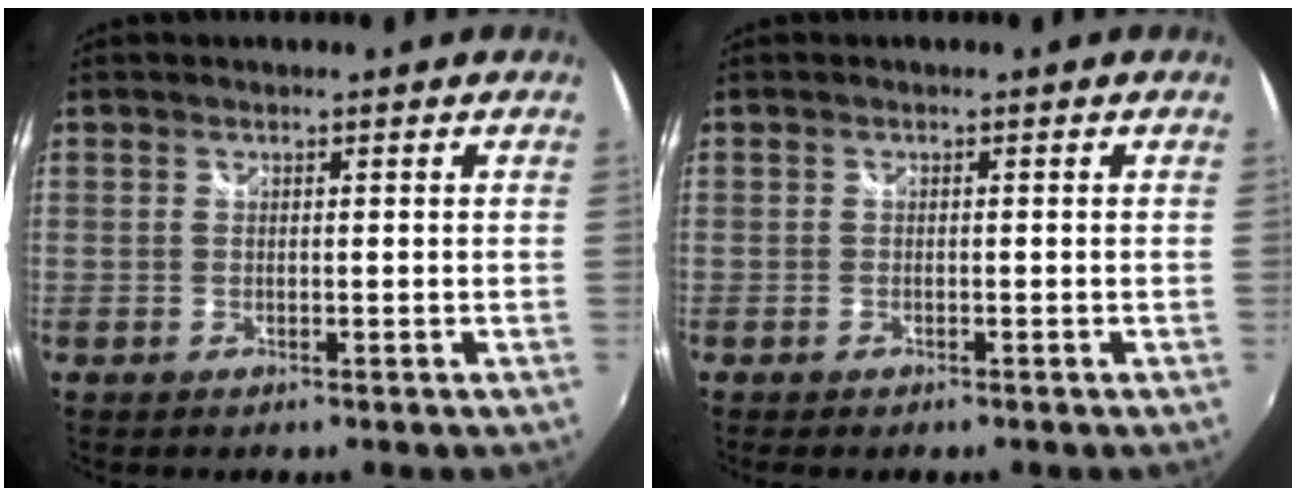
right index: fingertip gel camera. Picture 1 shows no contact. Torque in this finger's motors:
{"motor_torque": [0.21, -0.09, 0.10, 0.03]}